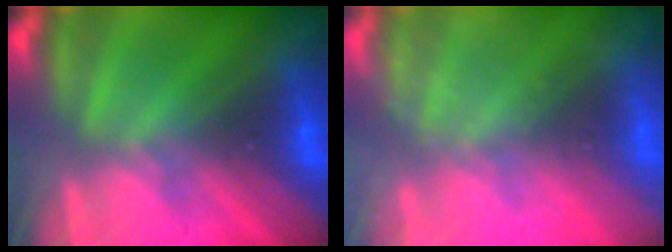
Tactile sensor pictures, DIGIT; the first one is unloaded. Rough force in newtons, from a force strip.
{"total": 2.4}